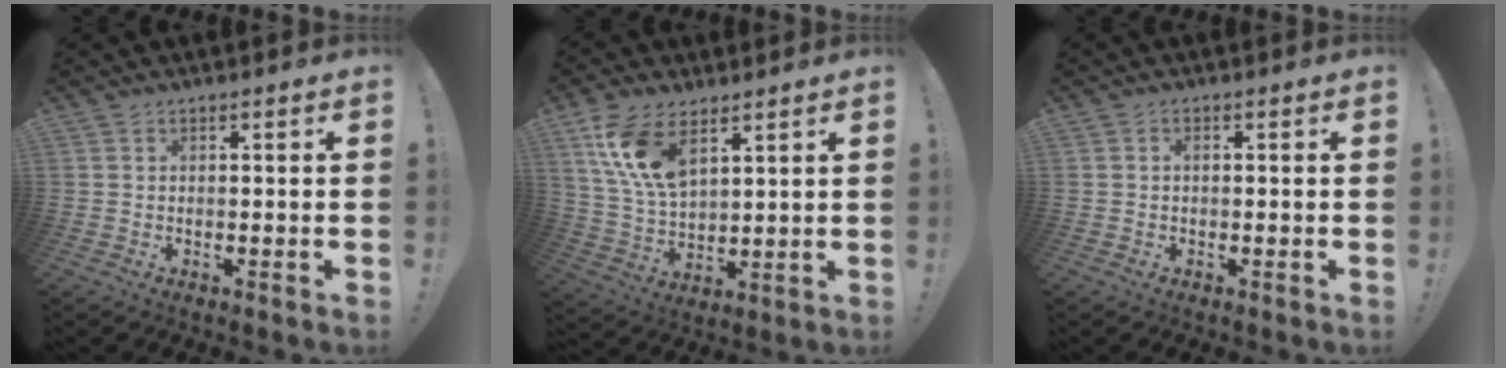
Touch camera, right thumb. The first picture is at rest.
{"total": 13.7, "force": [7.9, 6.8, 8.8], "torque": [-0.188, -0.029, 0.149]}
{"total": 0.9, "force": [-0.1, 0.5, 0.8], "torque": [-0.018, 0.003, -0.002]}